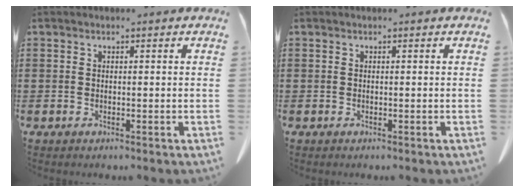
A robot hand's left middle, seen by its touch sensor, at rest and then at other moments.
{"total": 0.0}